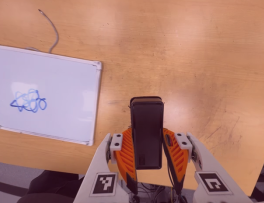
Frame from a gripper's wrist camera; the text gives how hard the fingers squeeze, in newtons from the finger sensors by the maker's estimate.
{"total": 4.0, "left": 2.6, "right": 5.4}